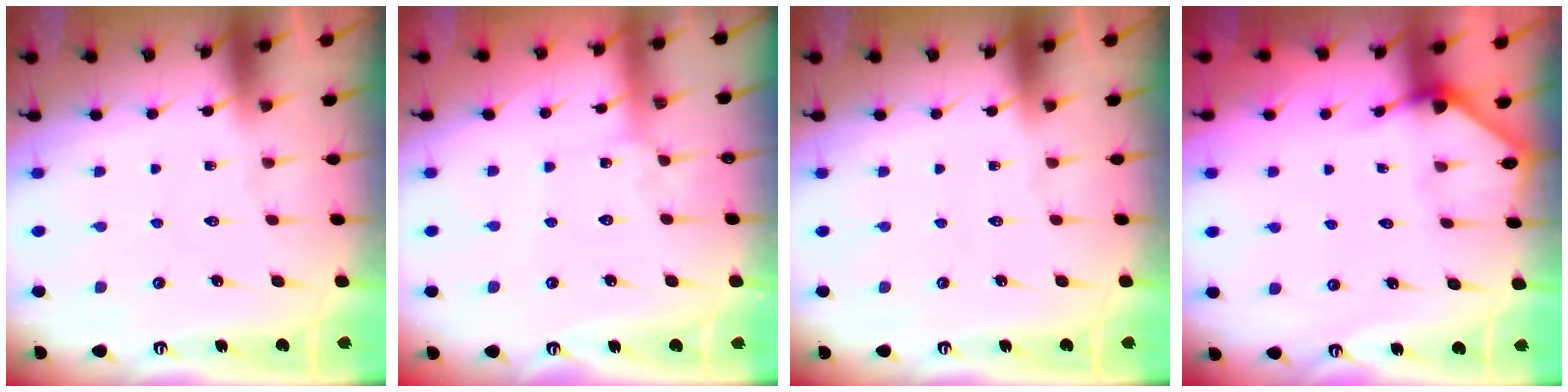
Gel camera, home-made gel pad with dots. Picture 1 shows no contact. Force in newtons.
{"total": 1.8, "press": 1.8, "slide": 0.2}
{"total": 0.0}
{"total": 2.7, "press": 2.7, "slide": 0.1}